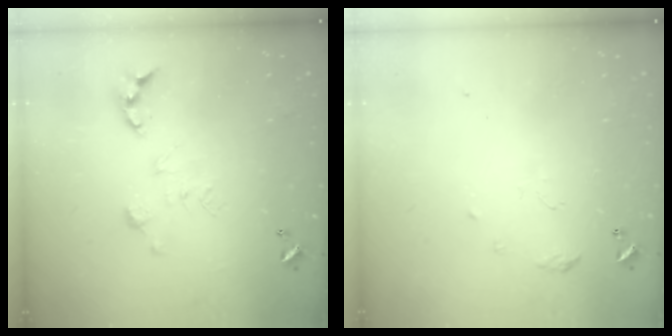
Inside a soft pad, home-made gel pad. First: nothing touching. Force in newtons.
{"total": 5.1, "press": 5.0, "slide": 0.6}